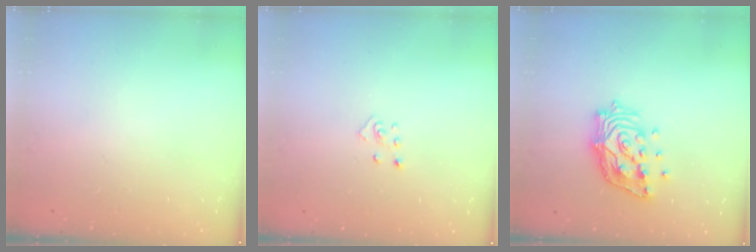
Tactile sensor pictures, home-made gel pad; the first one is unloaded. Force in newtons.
{"total": 3.4, "press": 3.4, "slide": 0.3}
{"total": 14.8, "press": 14.7, "slide": 1.9}